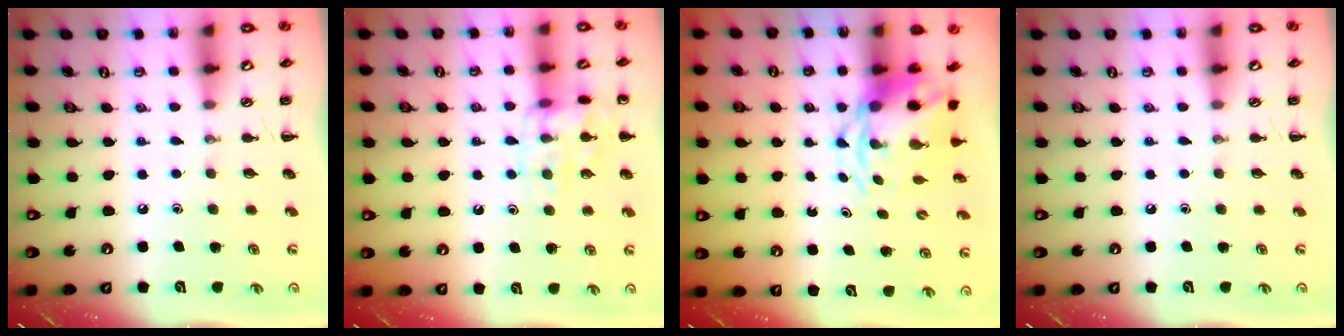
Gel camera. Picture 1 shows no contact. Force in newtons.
{"total": 13.3, "press": 13.3, "slide": 1.0}
{"total": 5.8, "press": 5.7, "slide": 1.0}
{"total": 0.0}